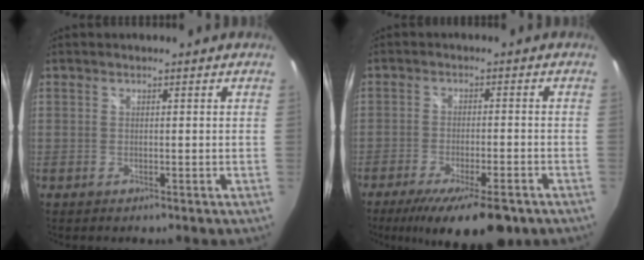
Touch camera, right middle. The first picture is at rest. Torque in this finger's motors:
{"motor_torque": [1.25, -0.88, 0.27, 0.14]}